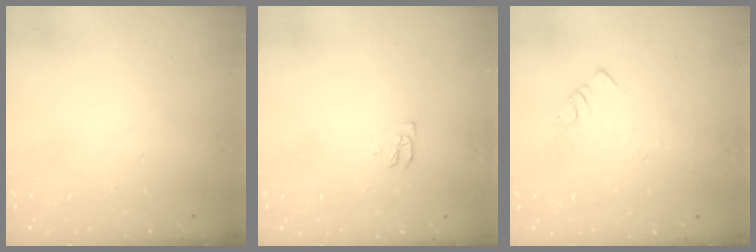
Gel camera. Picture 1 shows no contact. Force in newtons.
{"total": 4.4, "press": 4.3, "slide": 0.6}
{"total": 2.5, "press": 2.5, "slide": 0.4}